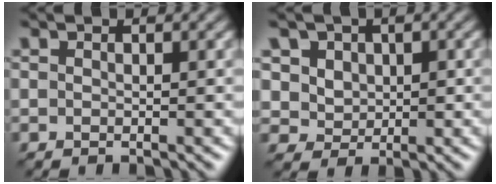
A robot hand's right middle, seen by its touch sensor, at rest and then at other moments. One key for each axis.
{"total": 5.7, "fx": 2.5, "fy": 4.5, "fz": 2.4, "tx": -0.046, "ty": -0.001, "tz": 0.034}